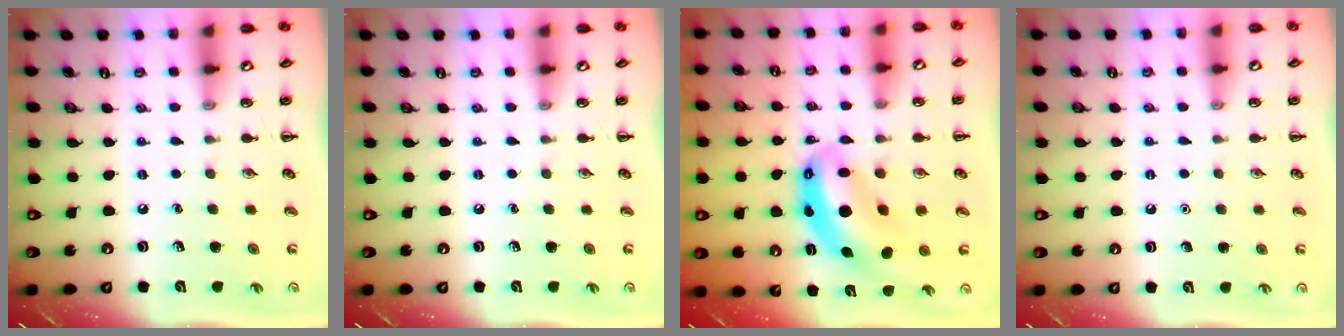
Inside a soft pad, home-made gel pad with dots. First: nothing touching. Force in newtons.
{"total": 0.0}
{"total": 10.0, "press": 9.7, "slide": 2.6}
{"total": 1.5, "press": 1.5, "slide": 0.1}